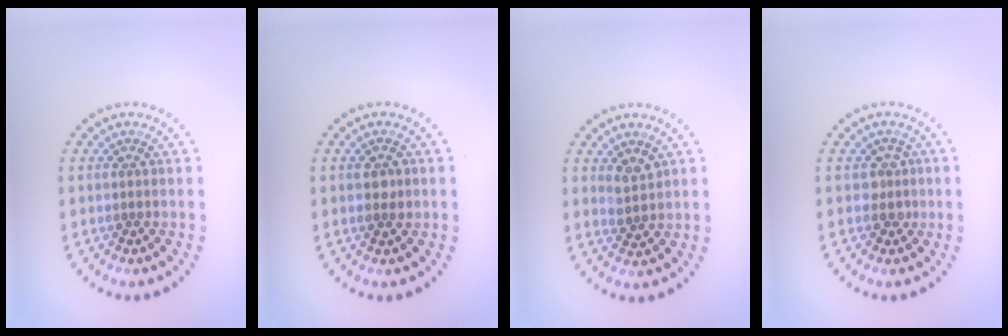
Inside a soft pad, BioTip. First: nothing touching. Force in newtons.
{"total": 1.5, "press": 1.5, "slide": 0.1}
{"total": 1.4, "press": 1.2, "slide": 0.7}
{"total": 1.5, "press": 1.2, "slide": 1.0}